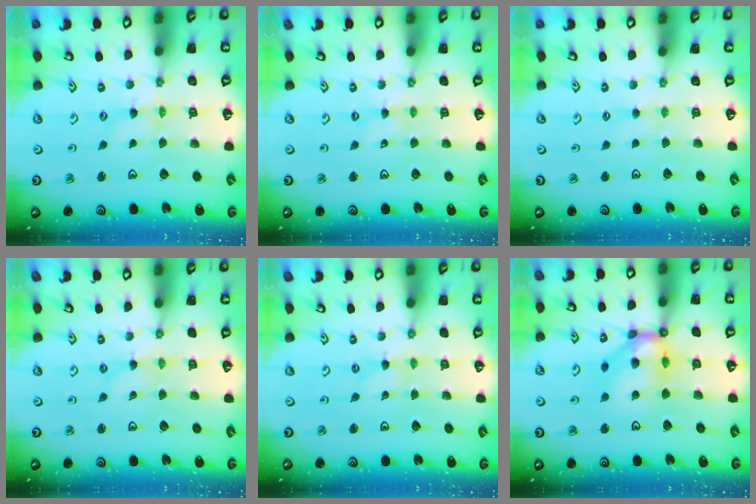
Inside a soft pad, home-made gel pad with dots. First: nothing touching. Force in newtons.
{"total": 1.0, "press": 1.0, "slide": 0.2}
{"total": 1.9, "press": 1.9, "slide": 0.4}
{"total": 0.0}
{"total": 0.0}
{"total": 12.6, "press": 12.5, "slide": 1.8}